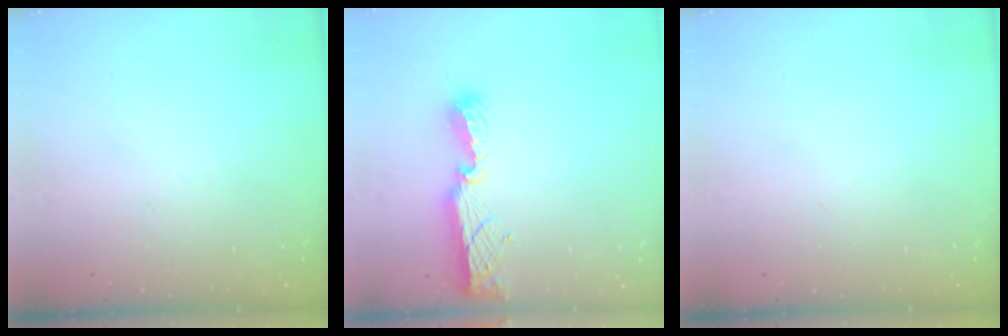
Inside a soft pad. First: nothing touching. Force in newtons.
{"total": 11.5, "press": 10.3, "slide": 5.0}
{"total": 0.0}